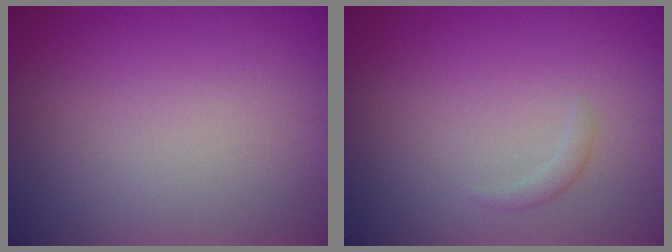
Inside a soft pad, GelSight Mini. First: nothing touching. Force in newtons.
{"total": 0.8, "press": 0.8, "slide": 0.1}